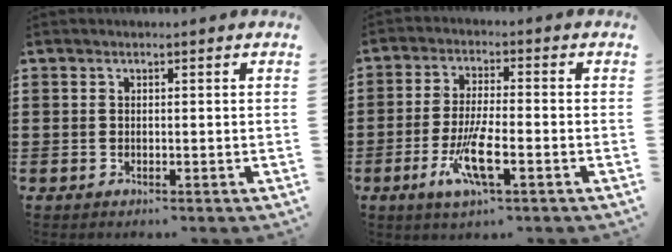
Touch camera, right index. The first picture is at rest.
{"total": 7.3, "force": [-3.0, 1.3, 6.5], "torque": [-0.144, -0.020, -0.060]}